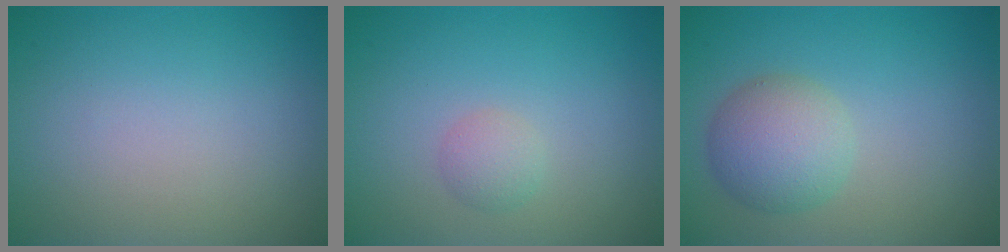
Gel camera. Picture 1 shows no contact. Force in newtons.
{"total": 1.4, "press": 1.4, "slide": 0.1}
{"total": 4.3, "press": 4.3, "slide": 0.1}